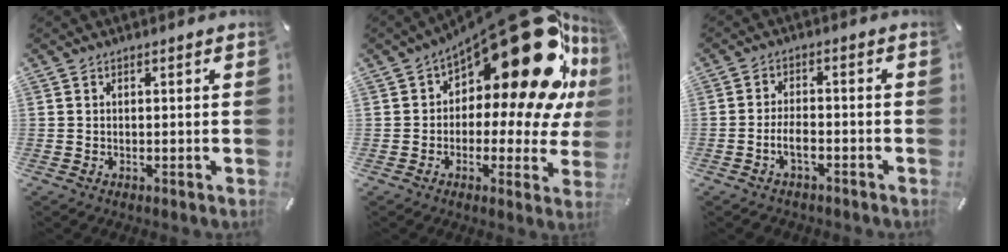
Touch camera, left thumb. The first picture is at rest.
{"total": 29.5, "force": [11.9, 13.1, 23.6], "torque": [-0.315, -0.103, 0.207]}
{"total": 4.4, "force": [-2.1, 2.3, 3.1], "torque": [-0.057, 0.012, -0.040]}